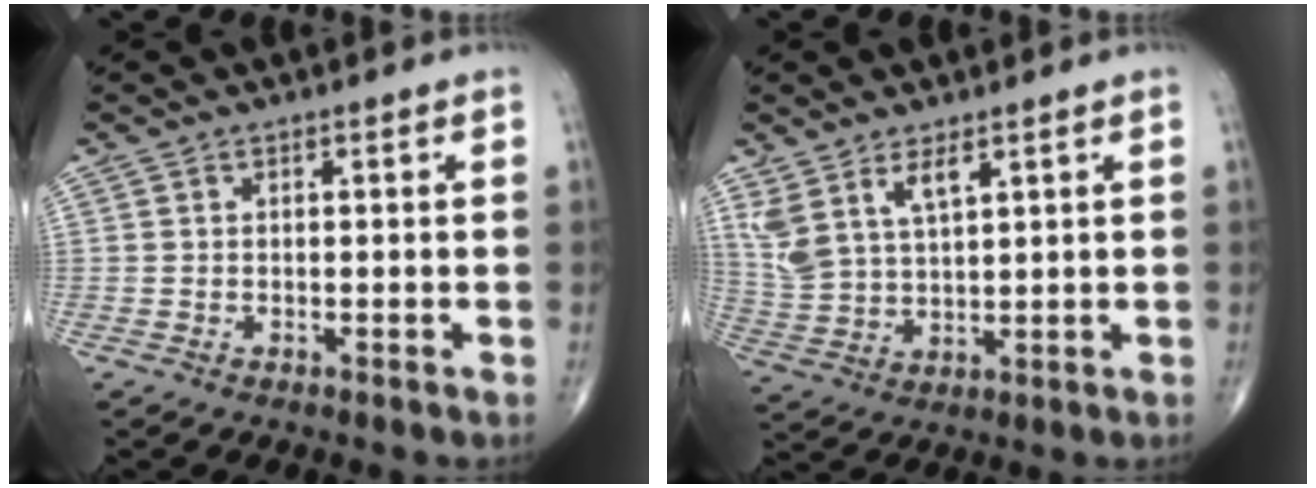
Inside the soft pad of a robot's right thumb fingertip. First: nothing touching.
{"total": 7.8, "force": [4.5, 3.2, 5.5], "torque": [-0.114, -0.018, 0.100]}